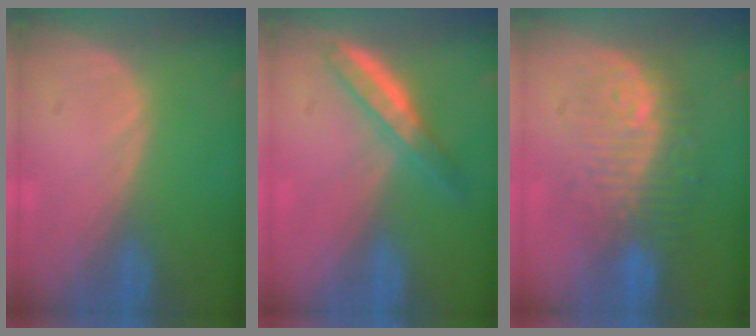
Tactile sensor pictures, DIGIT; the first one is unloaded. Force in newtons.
{"total": 4.9, "press": 4.5, "slide": 2.0}
{"total": 9.2, "press": 9.0, "slide": 1.8}